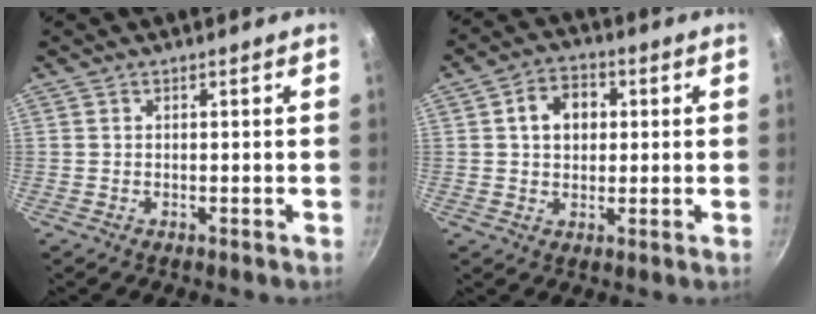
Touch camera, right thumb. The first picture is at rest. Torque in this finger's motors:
{"motor_torque": [-0.55, 0.69, 0.33, 0.03, 0.03]}